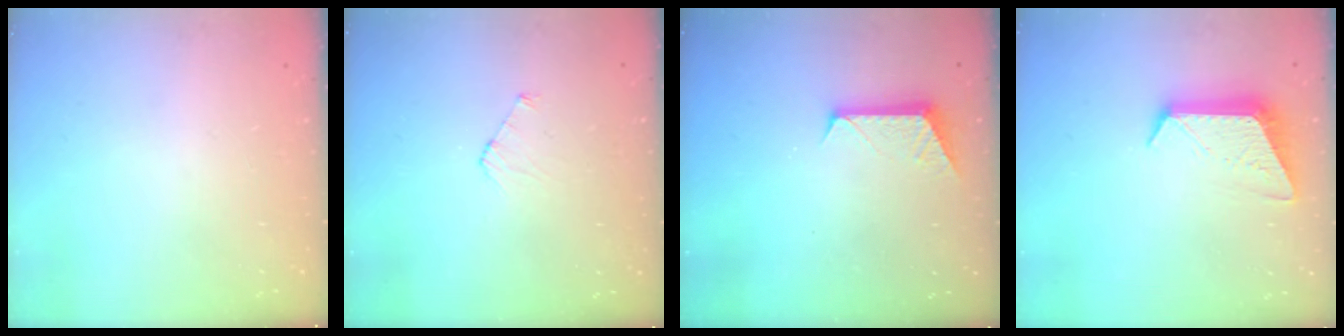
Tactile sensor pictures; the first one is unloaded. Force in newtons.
{"total": 3.8, "press": 3.8, "slide": 0.3}
{"total": 7.4, "press": 7.4, "slide": 0.6}
{"total": 10.8, "press": 10.8, "slide": 0.6}